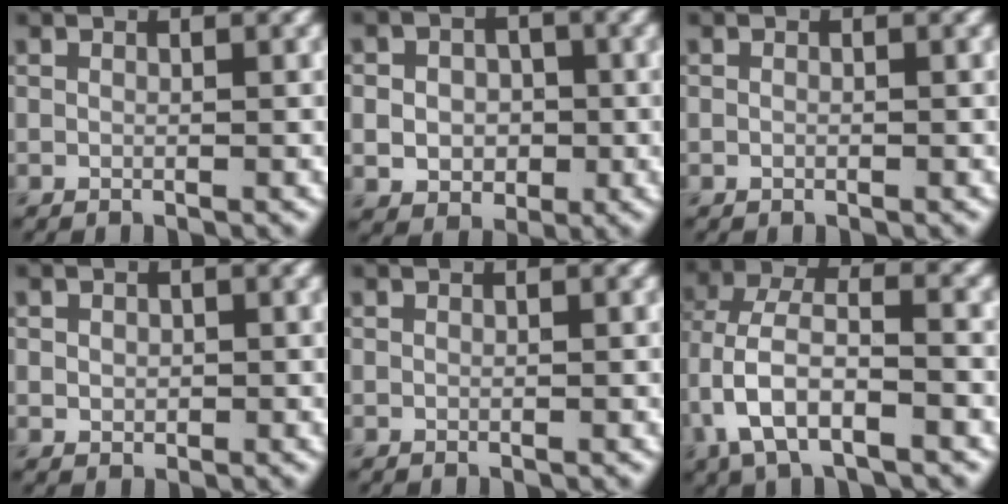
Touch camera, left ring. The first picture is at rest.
{"total": 4.6, "force": [-0.2, 3.8, 2.6], "torque": [-0.036, 0.001, -0.013]}
{"total": 0.0}
{"total": 1.0, "force": [0.1, 0.9, 0.4], "torque": [-0.005, -0.001, 0.001]}
{"total": 0.0}
{"total": 7.9, "force": [-2.6, 4.2, 6.2], "torque": [-0.125, 0.014, -0.055]}